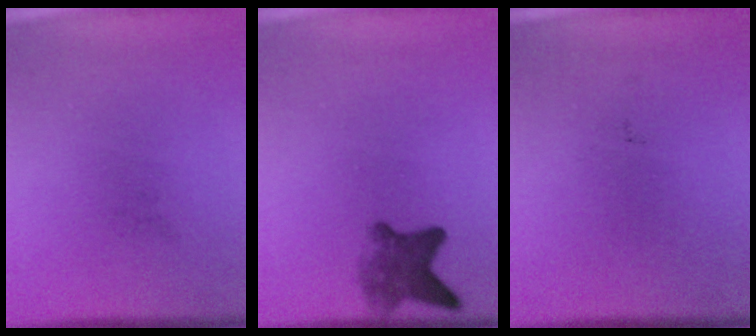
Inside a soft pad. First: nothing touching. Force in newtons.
{"total": 4.6}
{"total": 0.0}